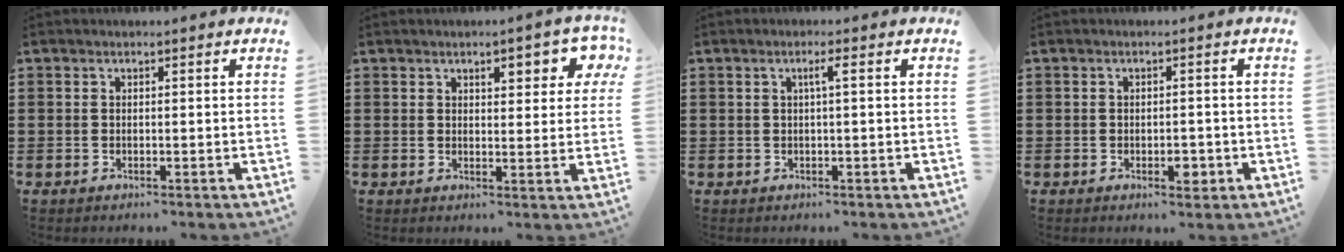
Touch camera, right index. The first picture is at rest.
{"total": 4.9, "force": [2.6, 2.1, 3.6], "torque": [-0.045, -0.001, 0.036]}
{"total": 1.8, "force": [0.3, -0.1, 1.8], "torque": [-0.034, 0.001, 0.002]}
{"total": 2.4, "force": [-1.0, 1.1, 1.8], "torque": [-0.033, 0.001, -0.018]}